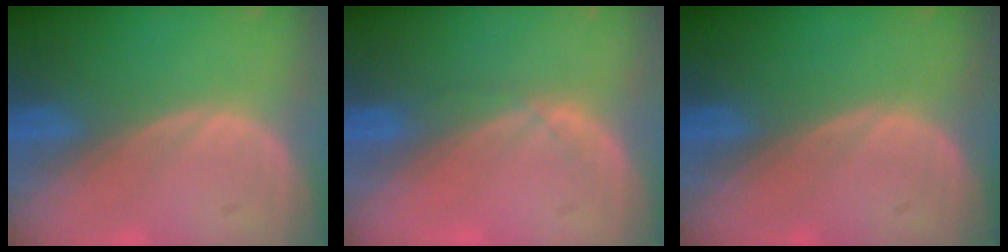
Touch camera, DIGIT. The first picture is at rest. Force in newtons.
{"total": 1.7, "press": 1.5, "slide": 0.8}
{"total": 0.0}